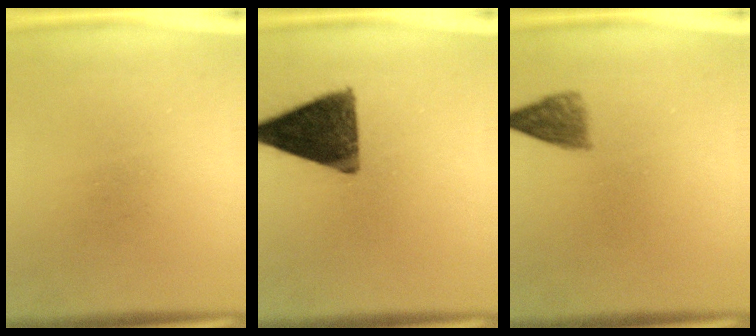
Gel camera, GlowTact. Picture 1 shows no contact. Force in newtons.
{"total": 12.8}
{"total": 3.1}